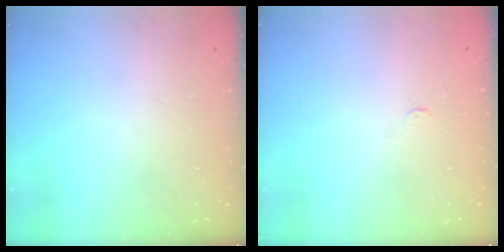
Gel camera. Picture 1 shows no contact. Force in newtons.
{"total": 1.7, "press": 1.7, "slide": 0.2}